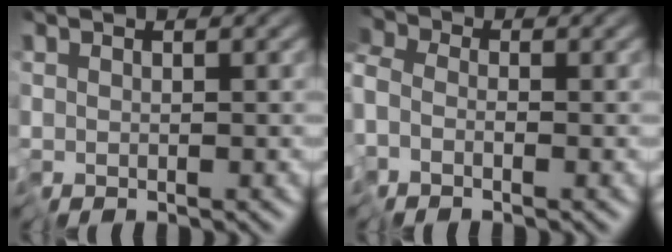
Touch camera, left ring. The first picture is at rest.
{"total": 3.1, "force": [-1.8, 2.2, 1.1], "torque": [-0.027, -0.008, -0.040]}